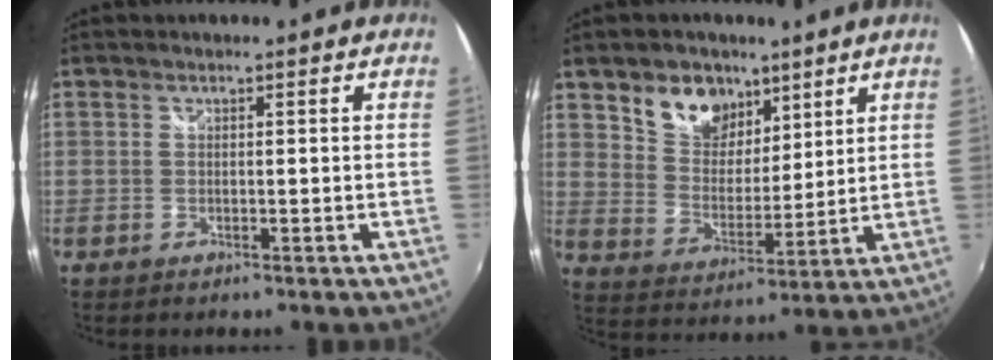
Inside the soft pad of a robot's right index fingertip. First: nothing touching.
{"total": 11.2, "force": [7.0, 7.4, 4.6], "torque": [-0.088, 0.015, 0.133]}